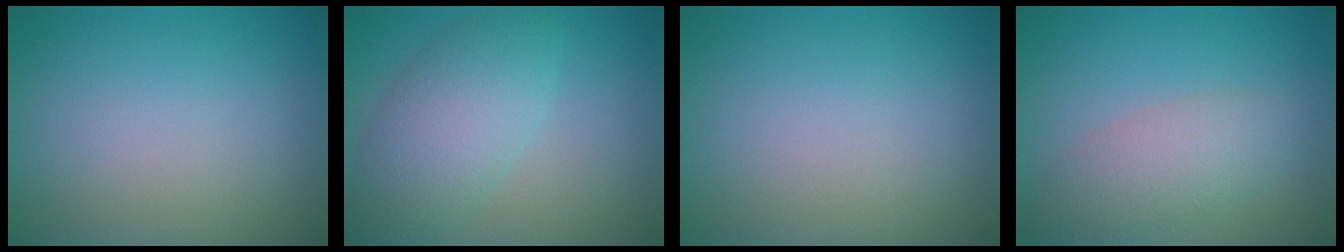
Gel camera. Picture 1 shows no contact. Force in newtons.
{"total": 5.8, "press": 5.8, "slide": 0.3}
{"total": 0.0}
{"total": 4.0, "press": 3.9, "slide": 0.2}